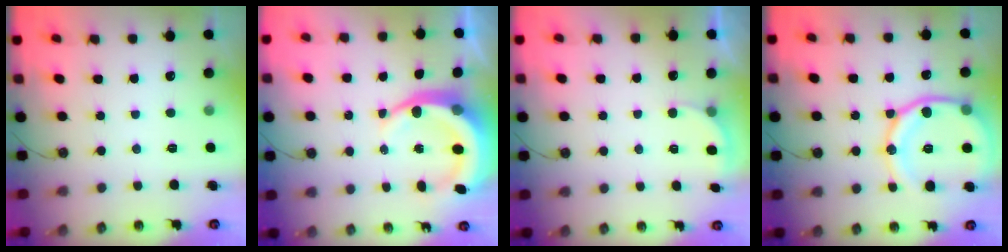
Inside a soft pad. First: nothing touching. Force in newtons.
{"total": 11.6, "press": 11.4, "slide": 2.3}
{"total": 2.5, "press": 2.4, "slide": 0.7}
{"total": 17.7, "press": 17.6, "slide": 1.9}